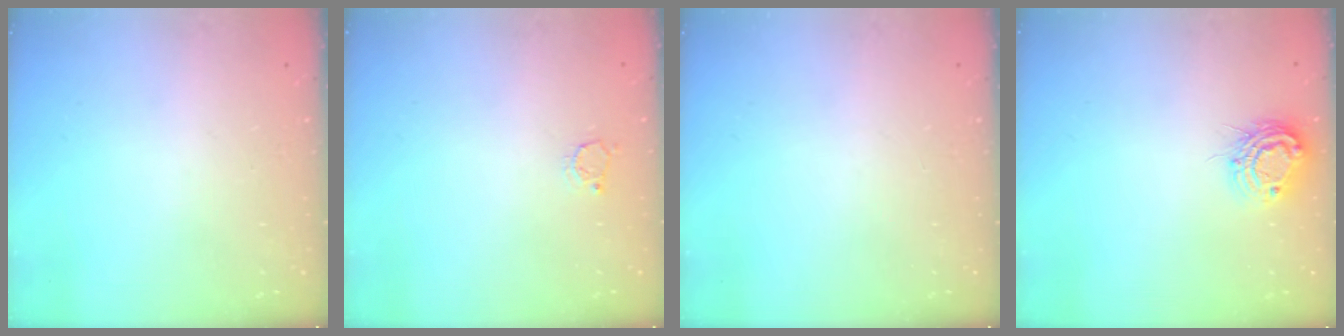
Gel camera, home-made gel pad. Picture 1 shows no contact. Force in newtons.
{"total": 2.7, "press": 2.7, "slide": 0.3}
{"total": 0.0}
{"total": 9.8, "press": 9.8, "slide": 0.8}